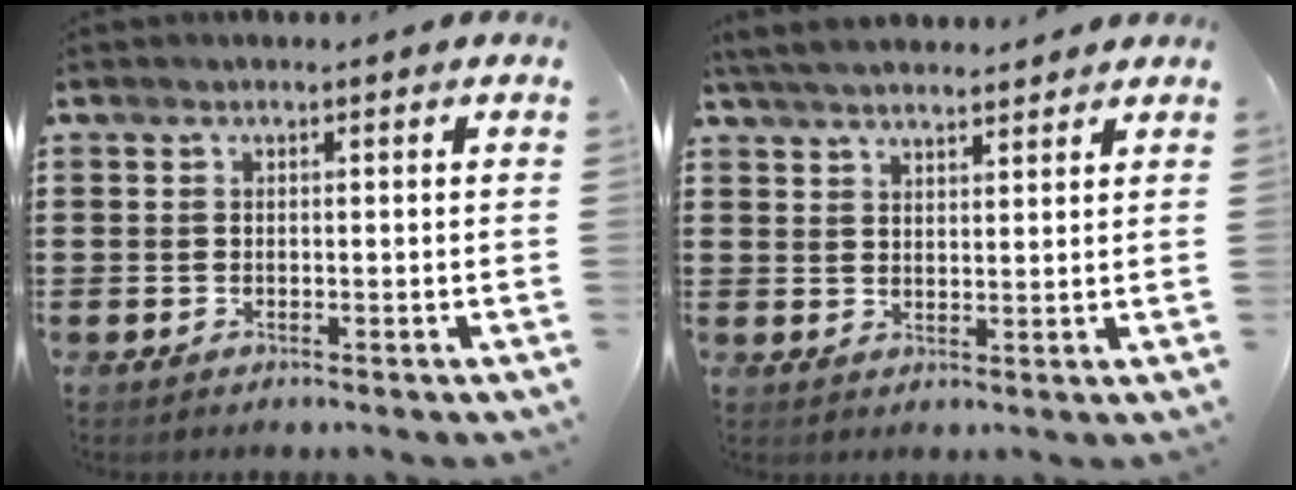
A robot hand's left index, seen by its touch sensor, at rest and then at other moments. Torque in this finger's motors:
{"motor_torque": [2.14, 0.00, 0.41, 0.07]}